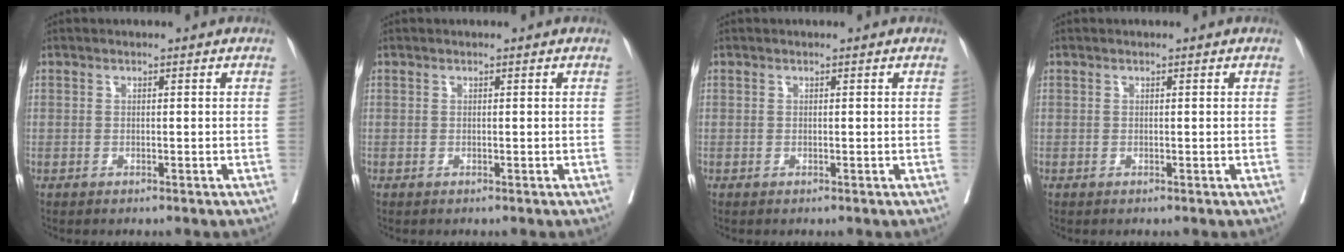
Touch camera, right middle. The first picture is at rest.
{"total": 0.0}
{"total": 0.0}
{"total": 0.0}